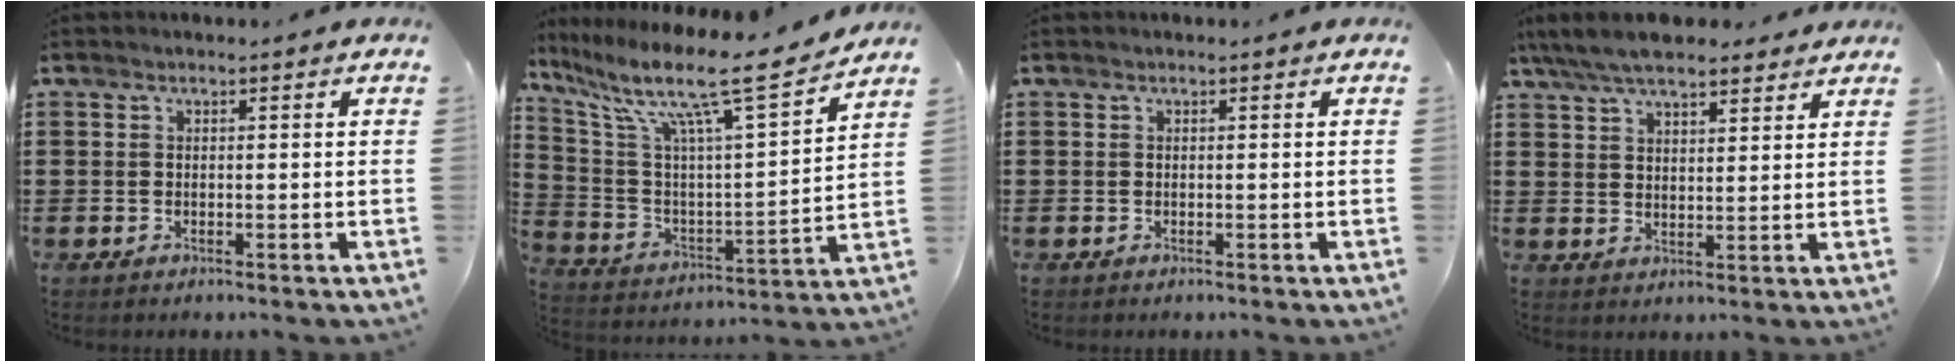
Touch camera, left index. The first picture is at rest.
{"total": 13.2, "force": [9.8, 1.3, 8.7], "torque": [-0.186, -0.064, 0.152]}
{"total": 0.0}
{"total": 7.1, "force": [6.1, 2.2, 2.7], "torque": [-0.073, -0.008, 0.114]}